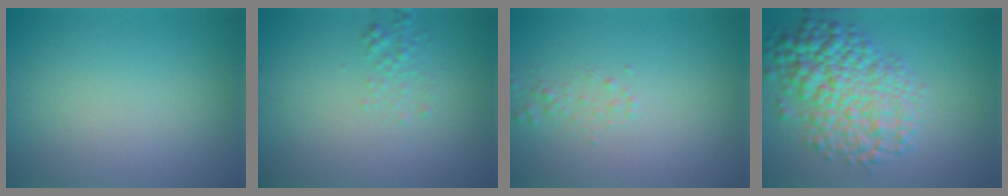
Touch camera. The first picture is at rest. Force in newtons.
{"total": 1.3, "press": 1.3, "slide": 0.1}
{"total": 0.9, "press": 0.9, "slide": 0.0}
{"total": 7.7, "press": 7.7, "slide": 0.2}